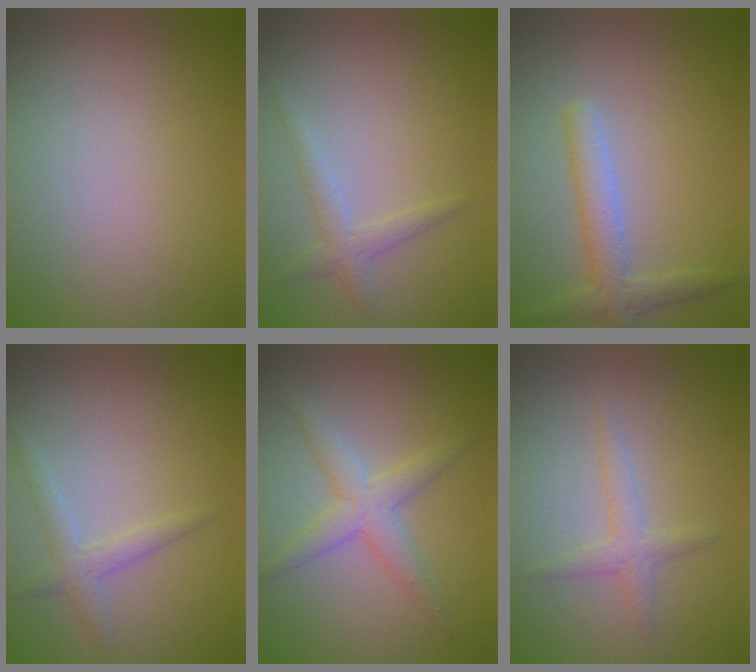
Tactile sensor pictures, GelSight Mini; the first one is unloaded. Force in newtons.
{"total": 1.7, "press": 1.7, "slide": 0.1}
{"total": 2.8, "press": 2.8, "slide": 0.1}
{"total": 1.8, "press": 1.8, "slide": 0.1}
{"total": 3.0, "press": 3.0, "slide": 0.1}
{"total": 1.7, "press": 1.7, "slide": 0.1}